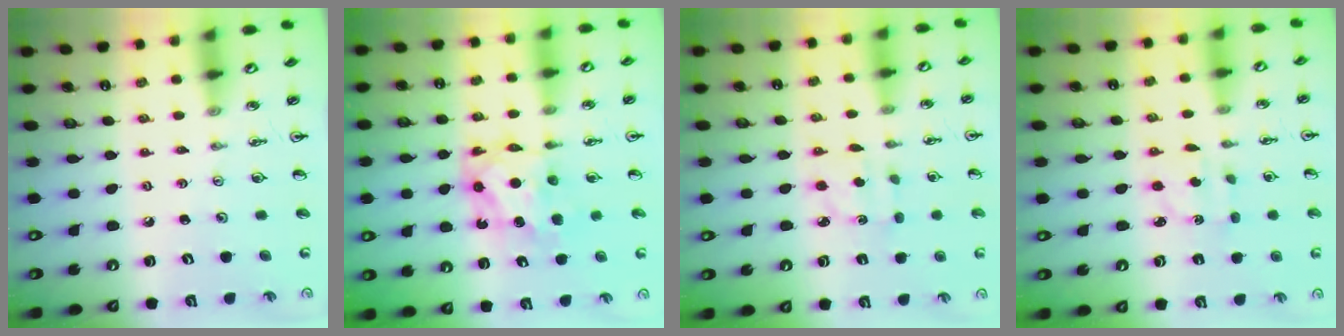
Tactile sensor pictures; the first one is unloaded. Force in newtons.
{"total": 7.1, "press": 7.1, "slide": 0.4}
{"total": 2.9, "press": 2.8, "slide": 0.7}
{"total": 2.7, "press": 2.7, "slide": 0.5}